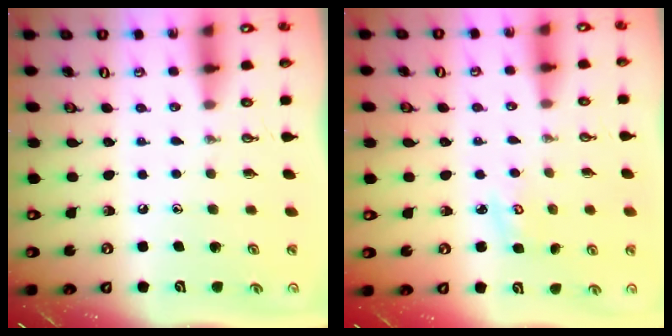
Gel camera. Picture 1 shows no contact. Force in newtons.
{"total": 2.7, "press": 2.7, "slide": 0.3}